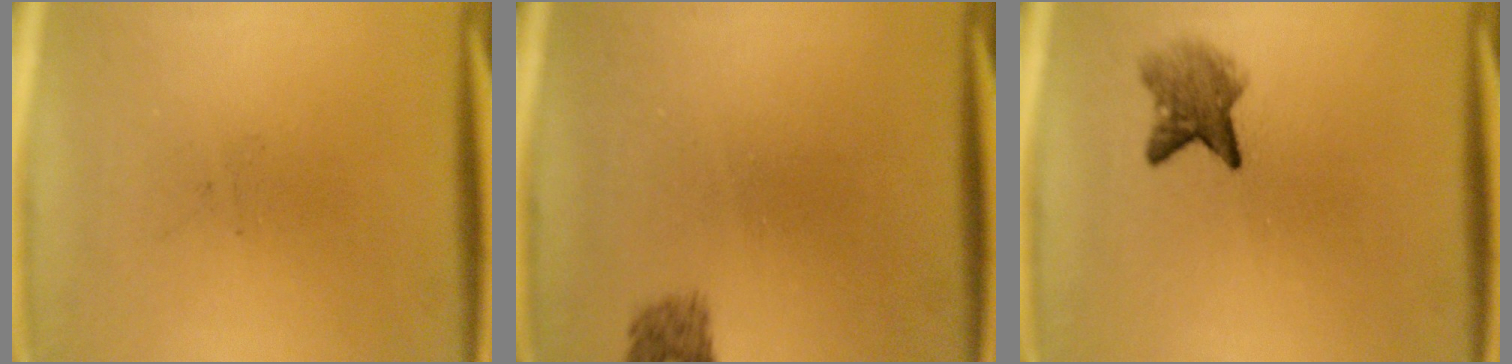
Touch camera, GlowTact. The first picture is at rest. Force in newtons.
{"total": 1.8}
{"total": 4.0}